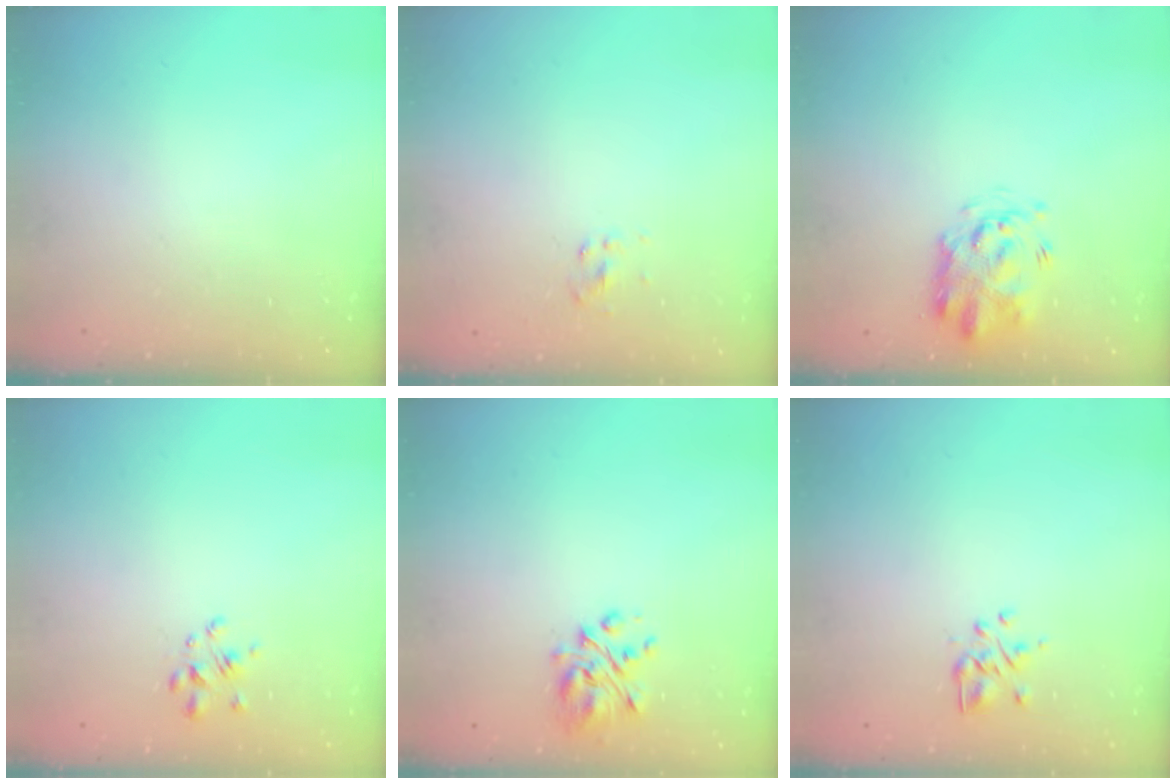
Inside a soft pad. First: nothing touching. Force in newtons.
{"total": 2.6, "press": 2.4, "slide": 0.9}
{"total": 3.4, "press": 3.3, "slide": 0.8}
{"total": 2.7, "press": 2.4, "slide": 1.1}
{"total": 5.3, "press": 5.1, "slide": 1.6}
{"total": 2.9, "press": 2.7, "slide": 1.1}